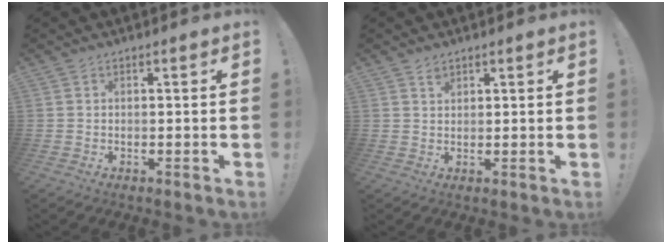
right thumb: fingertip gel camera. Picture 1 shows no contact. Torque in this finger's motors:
{"motor_torque": [-0.08, 0.20, 0.04, -0.09, 0.00]}